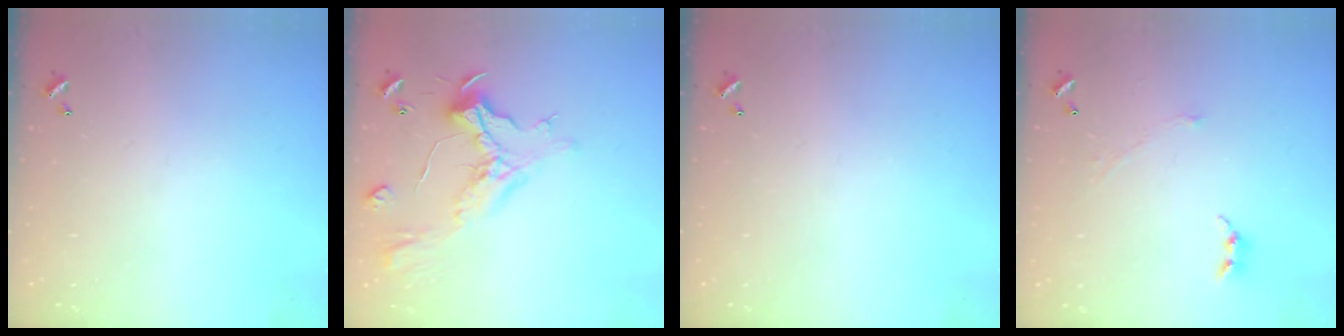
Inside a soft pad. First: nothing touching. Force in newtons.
{"total": 1.1, "press": 0.5, "slide": 1.0}
{"total": 0.0}
{"total": 2.3, "press": 2.2, "slide": 0.3}